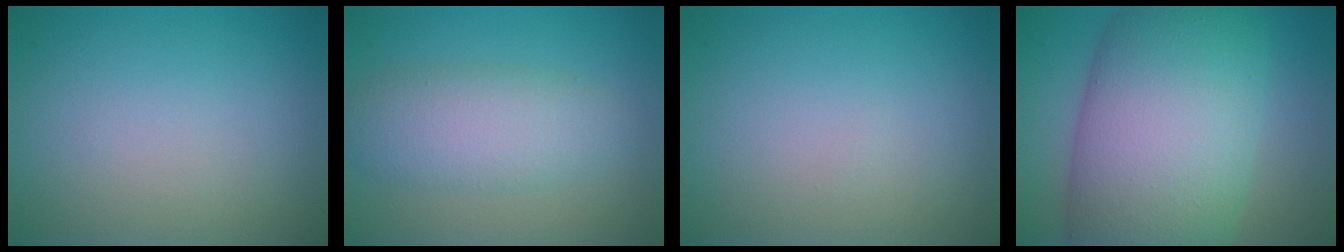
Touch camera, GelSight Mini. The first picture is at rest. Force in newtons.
{"total": 4.8, "press": 4.8, "slide": 0.3}
{"total": 0.0}
{"total": 15.9, "press": 15.9, "slide": 0.8}